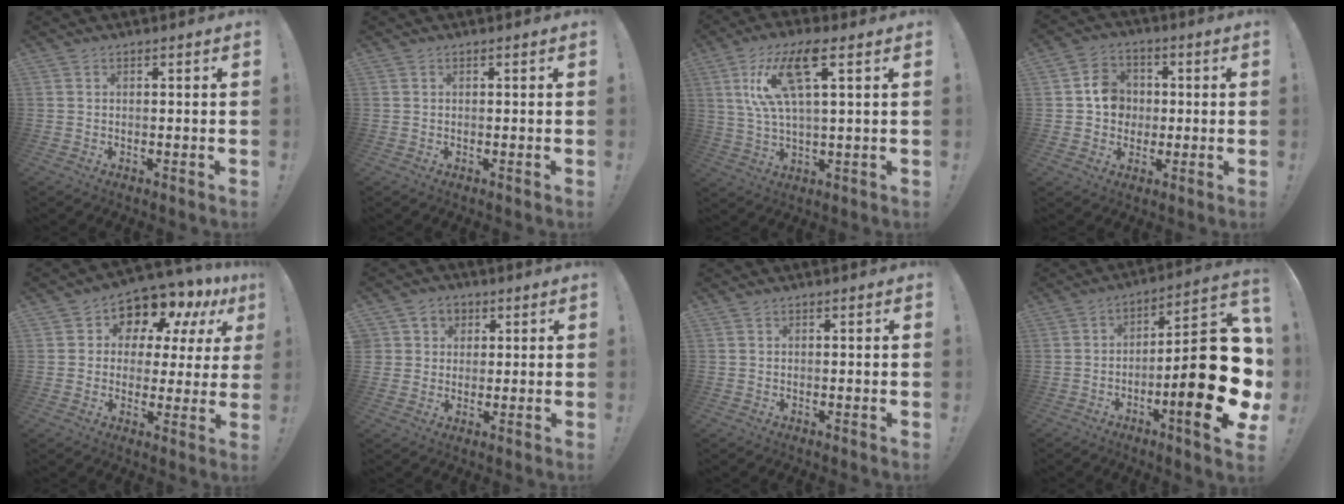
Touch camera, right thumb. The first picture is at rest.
{"total": 0.0}
{"total": 14.4, "force": [5.9, 4.3, 12.4], "torque": [-0.232, -0.002, 0.098]}
{"total": 9.2, "force": [0.5, 8.5, 3.6], "torque": [-0.049, 0.013, 0.017]}
{"total": 8.9, "force": [6.0, 5.5, 3.6], "torque": [-0.058, -0.058, 0.105]}
{"total": 5.6, "force": [1.6, 5.2, 1.0], "torque": [-0.019, -0.007, 0.034]}
{"total": 0.0}
{"total": 25.2, "force": [-5.0, 6.7, 23.7], "torque": [-0.340, 0.023, -0.070]}